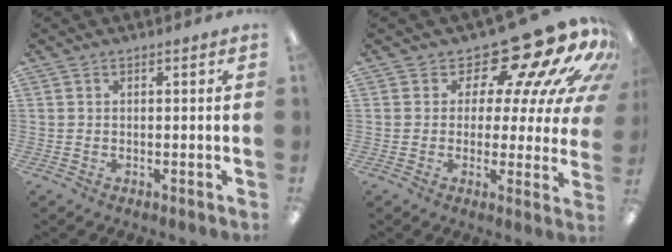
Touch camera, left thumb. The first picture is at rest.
{"total": 17.8, "force": [13.4, 6.5, 9.7], "torque": [-0.137, -0.109, 0.218]}